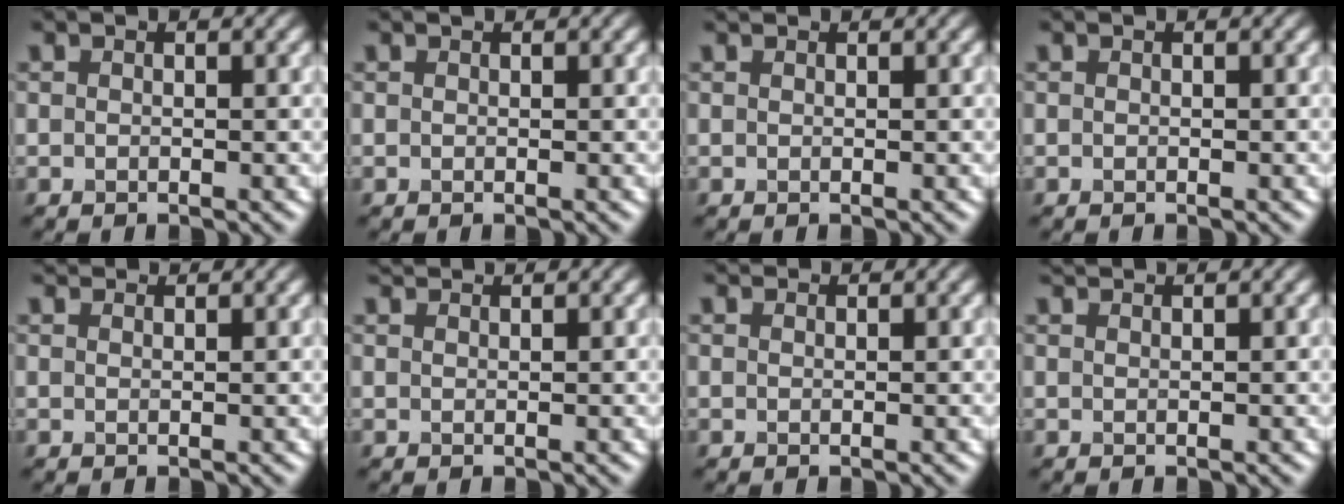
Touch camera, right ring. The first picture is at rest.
{"total": 0.0}
{"total": 0.6, "force": [0.6, 0.1, 0.1], "torque": [-0.005, -0.001, 0.007]}
{"total": 0.0}
{"total": 2.2, "force": [2.1, 0.3, 0.6], "torque": [-0.012, -0.001, 0.024]}
{"total": 1.7, "force": [1.6, 0.2, 0.5], "torque": [-0.007, 0.002, 0.020]}
{"total": 1.5, "force": [1.4, 0.2, 0.4], "torque": [-0.015, -0.001, 0.015]}
{"total": 1.3, "force": [1.2, 0.1, 0.4], "torque": [-0.004, 0.000, 0.015]}